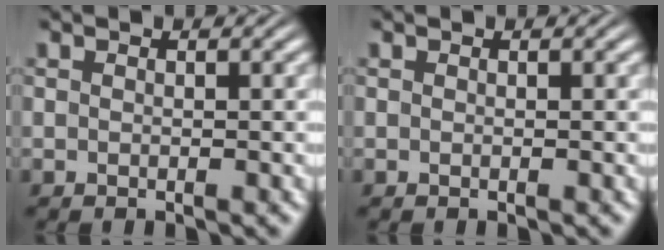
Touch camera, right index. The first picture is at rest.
{"total": 0.0}